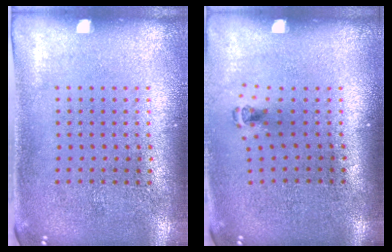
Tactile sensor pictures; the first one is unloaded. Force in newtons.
{"total": 0.6, "press": 0.4, "slide": 0.5}